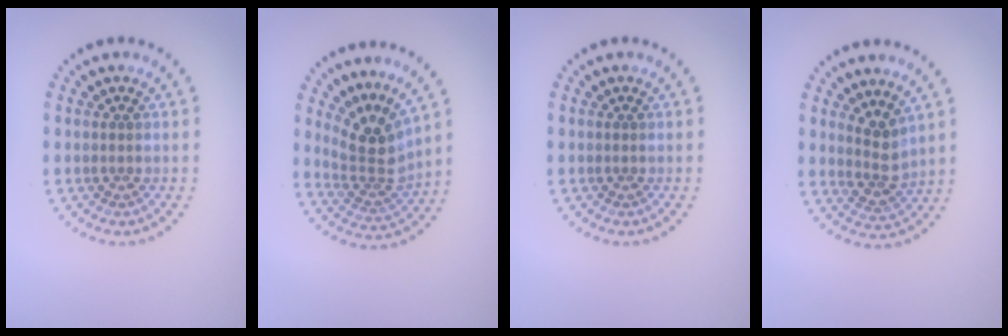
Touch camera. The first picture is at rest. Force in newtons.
{"total": 3.8, "press": 2.7, "slide": 2.8}
{"total": 0.0}
{"total": 2.7, "press": 2.0, "slide": 1.8}